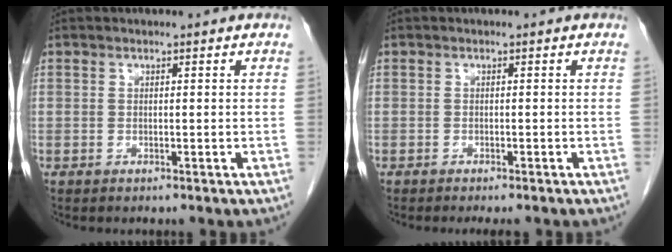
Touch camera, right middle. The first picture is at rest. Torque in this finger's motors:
{"motor_torque": [0.01, -0.01, 0.00, 0.02]}